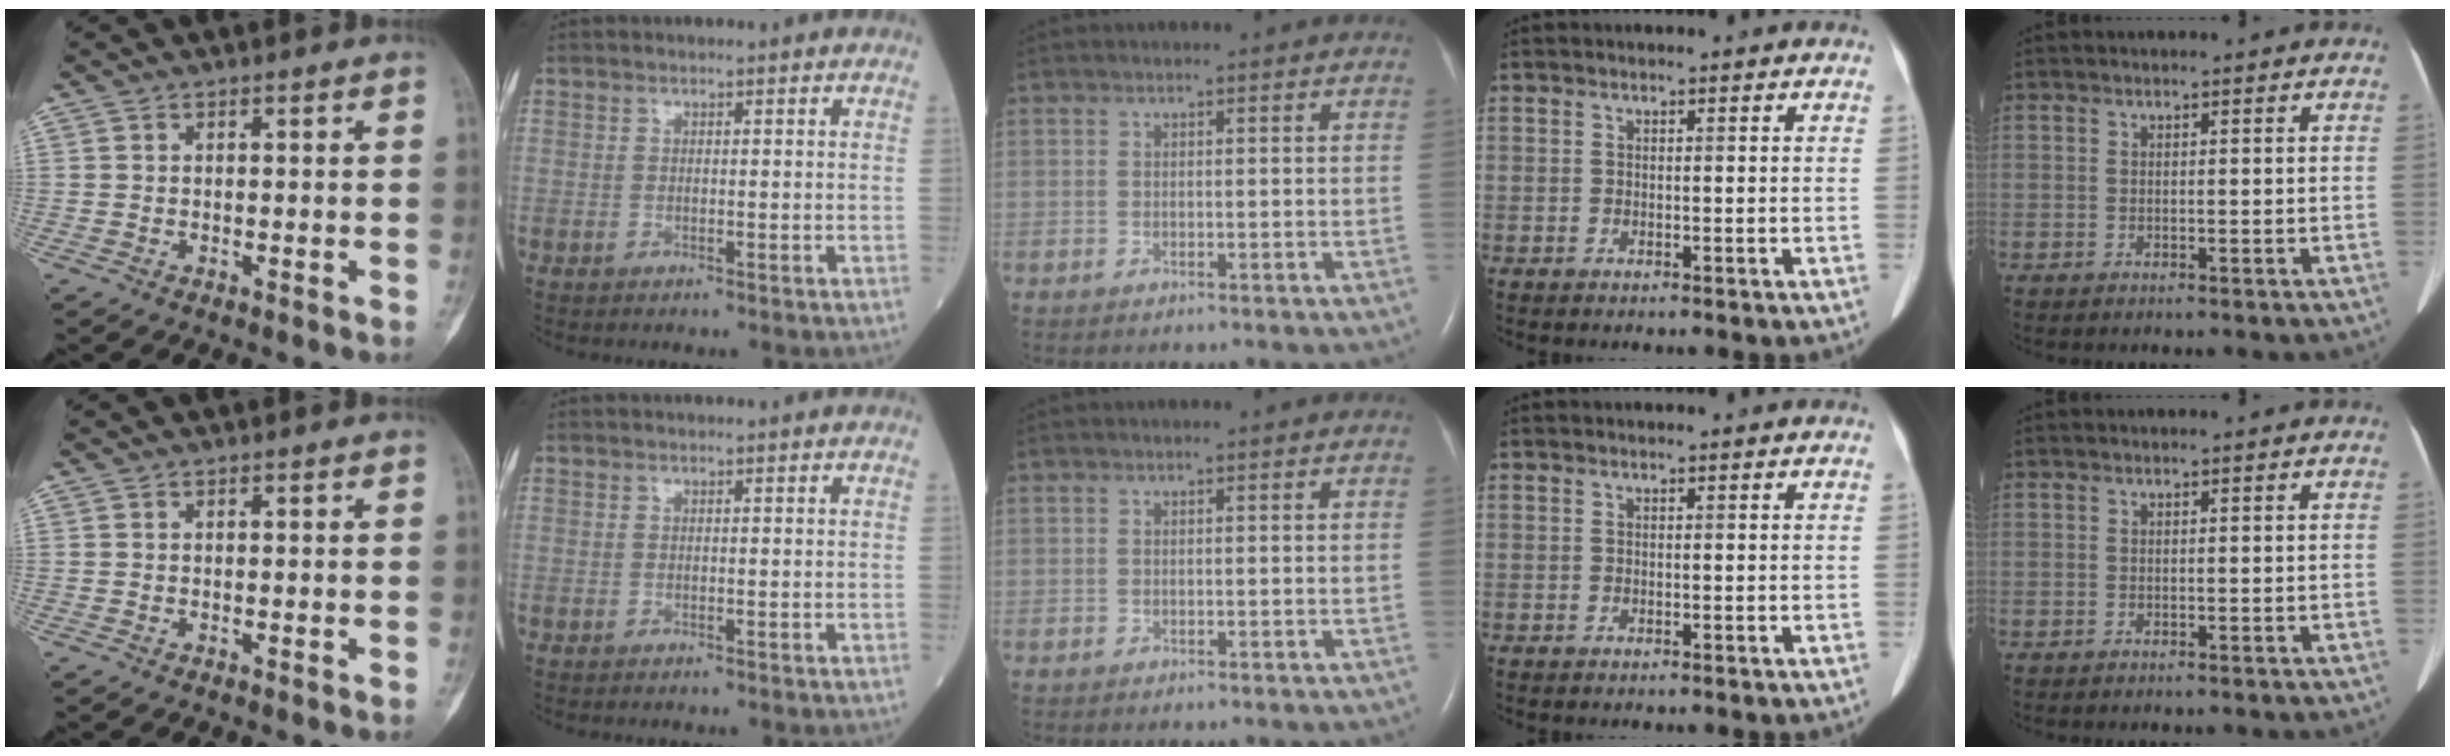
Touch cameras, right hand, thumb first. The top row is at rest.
{}